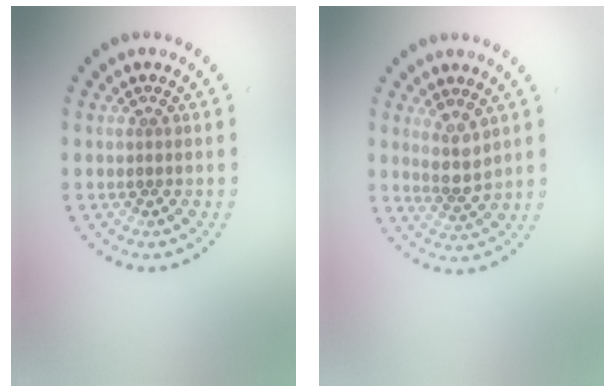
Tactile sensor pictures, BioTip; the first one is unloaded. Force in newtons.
{"total": 2.7, "press": 2.3, "slide": 1.3}